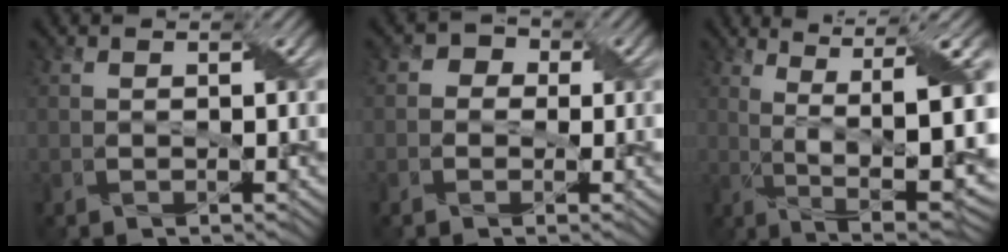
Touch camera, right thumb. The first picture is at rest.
{"total": 2.5, "force": [0.0, 2.5, 0.7], "torque": [-0.004, 0.011, -0.014]}
{"total": 12.9, "force": [1.8, 3.1, 12.4], "torque": [-0.210, 0.018, 0.053]}